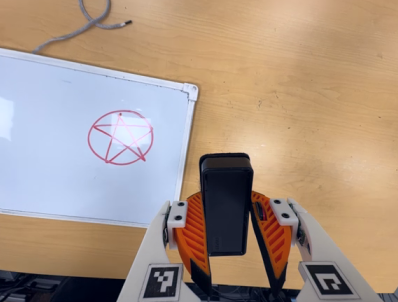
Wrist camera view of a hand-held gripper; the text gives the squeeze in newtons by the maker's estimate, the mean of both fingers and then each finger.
{"total": 6.6, "left": 5.4, "right": 7.9}